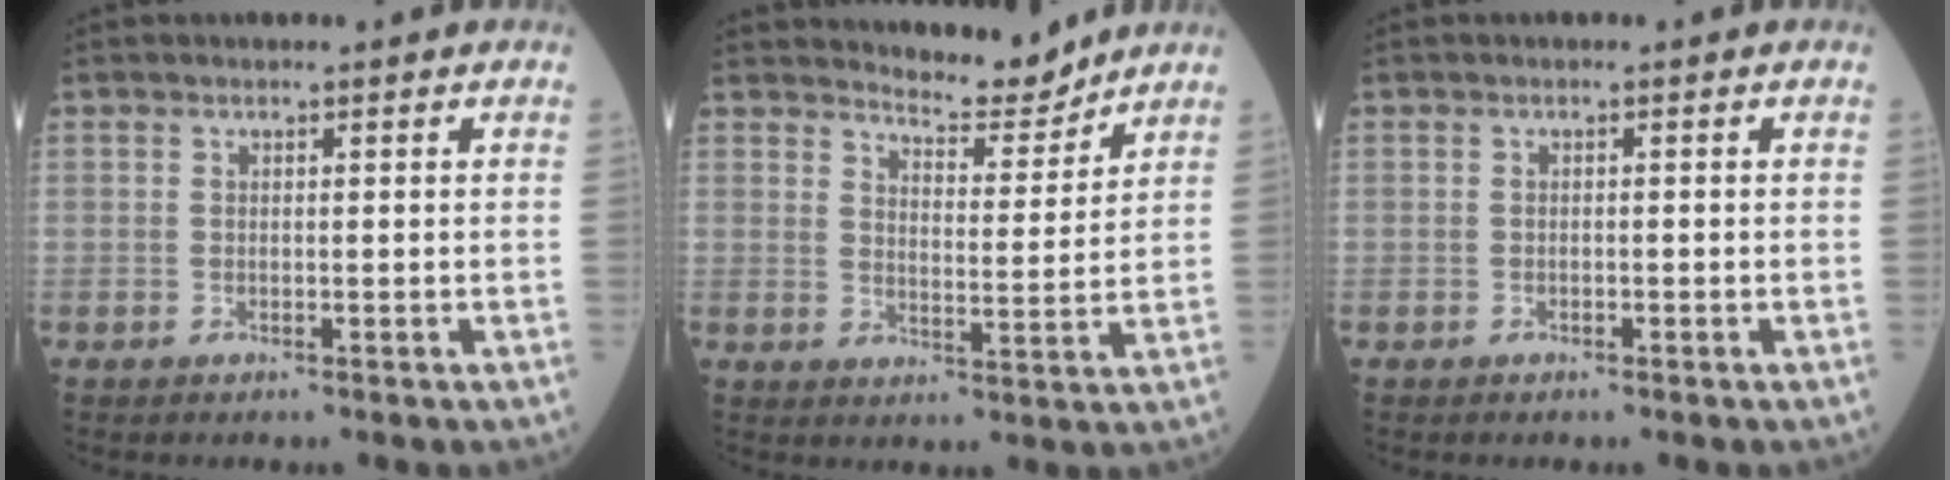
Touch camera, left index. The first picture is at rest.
{"total": 6.0, "force": [5.9, 0.6, 0.6], "torque": [-0.018, -0.019, 0.093]}
{"total": 0.5, "force": [-0.4, 0.3, 0.2], "torque": [-0.004, 0.000, -0.009]}